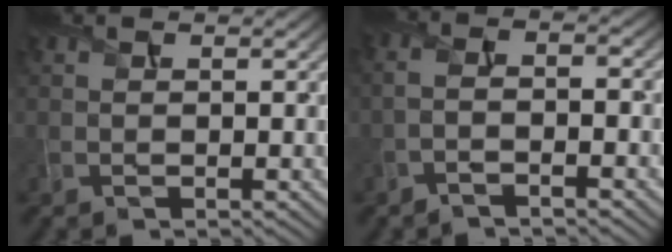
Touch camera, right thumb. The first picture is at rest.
{"total": 3.5, "force": [-2.0, 0.6, 2.7], "torque": [-0.057, 0.001, -0.052]}